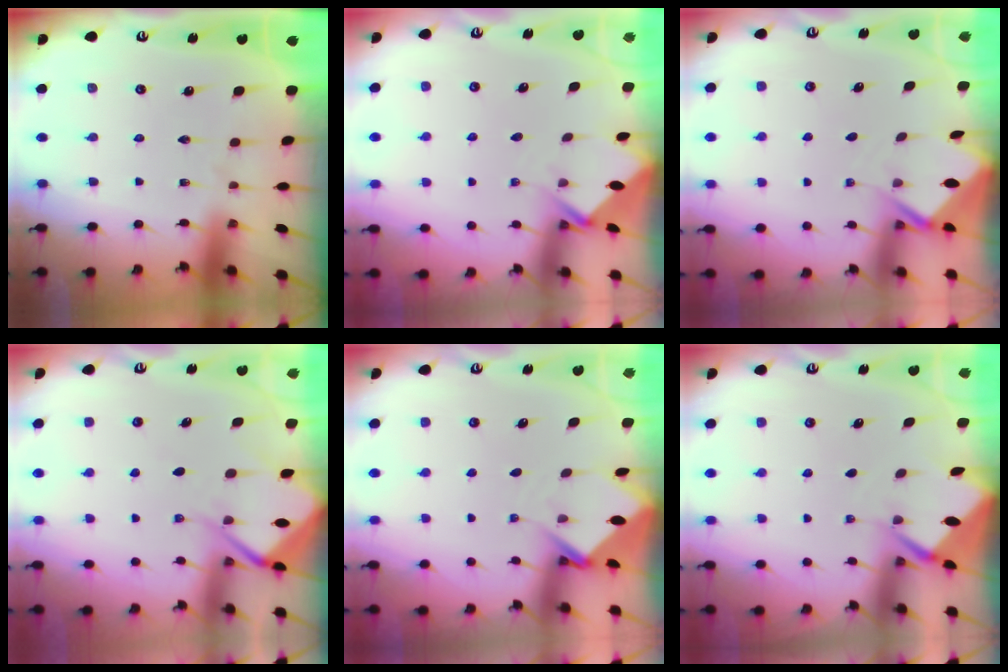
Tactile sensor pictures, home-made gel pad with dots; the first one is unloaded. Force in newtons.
{"total": 2.8, "press": 2.8, "slide": 0.2}
{"total": 3.0, "press": 3.0, "slide": 0.3}
{"total": 6.8, "press": 6.7, "slide": 0.6}
{"total": 3.6, "press": 3.6, "slide": 0.2}
{"total": 3.0, "press": 3.0, "slide": 0.4}